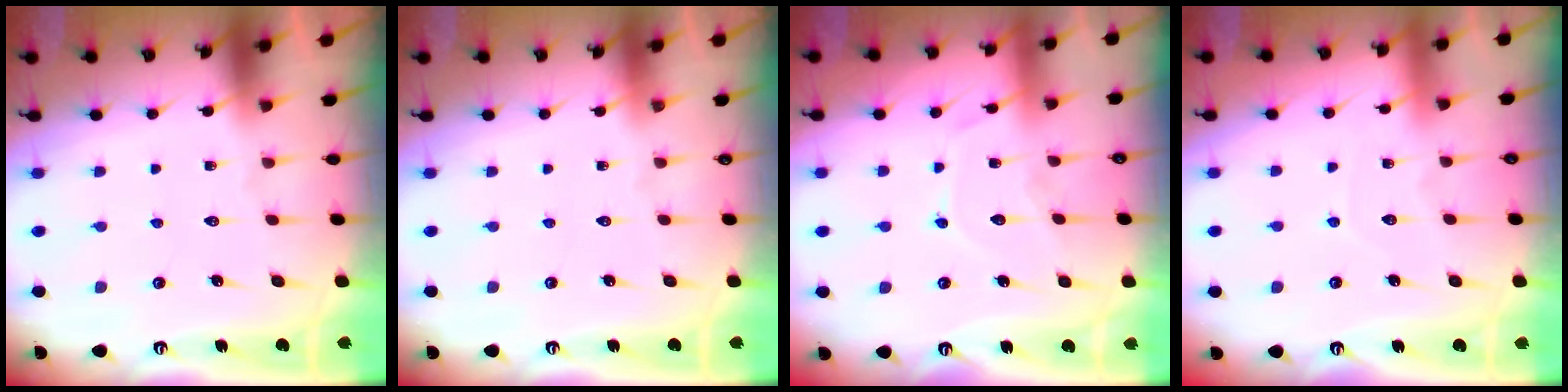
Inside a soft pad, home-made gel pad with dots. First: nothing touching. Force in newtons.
{"total": 0.0}
{"total": 9.1, "press": 9.1, "slide": 0.6}
{"total": 3.9, "press": 3.9, "slide": 0.3}